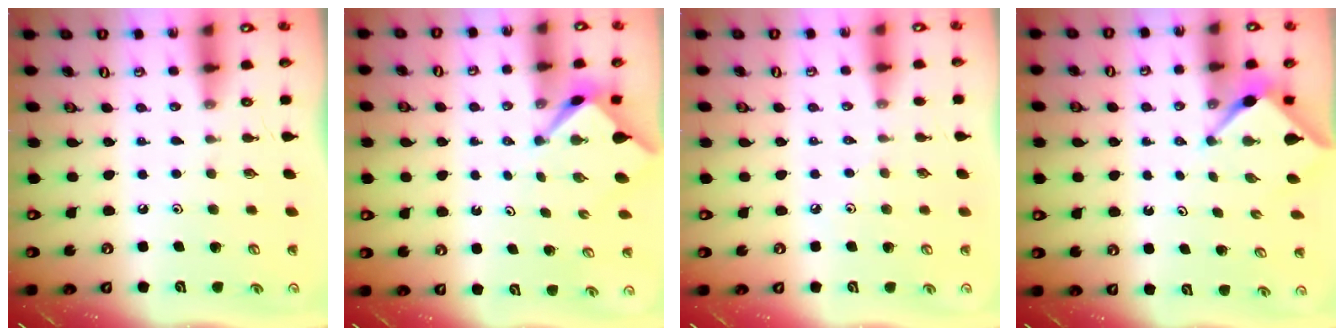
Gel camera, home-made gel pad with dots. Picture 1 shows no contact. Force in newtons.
{"total": 2.9, "press": 2.9, "slide": 0.4}
{"total": 2.8, "press": 2.7, "slide": 0.6}
{"total": 3.1, "press": 3.1, "slide": 0.3}